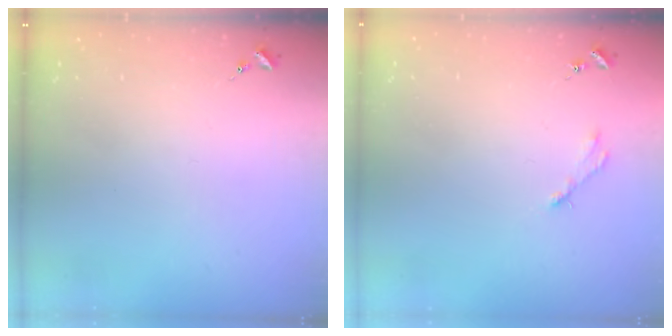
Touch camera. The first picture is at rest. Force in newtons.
{"total": 2.8, "press": 2.8, "slide": 0.4}